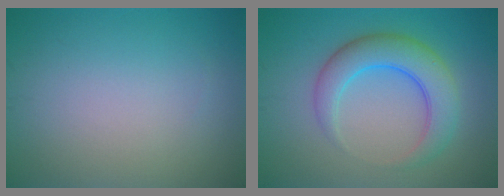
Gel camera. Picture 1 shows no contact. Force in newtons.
{"total": 5.4, "press": 5.4, "slide": 0.2}